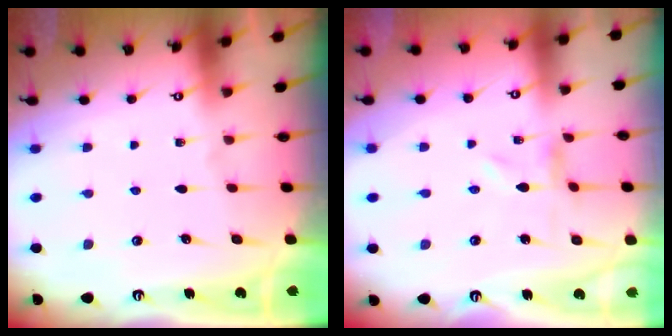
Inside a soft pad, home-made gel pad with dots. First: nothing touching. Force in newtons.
{"total": 0.0}